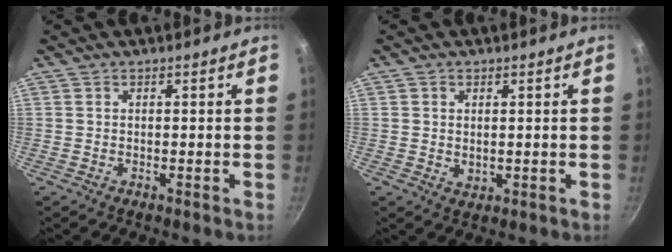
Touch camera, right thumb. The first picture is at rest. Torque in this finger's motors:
{"motor_torque": [-0.23, 0.05, -0.19, -0.01, 0.14]}